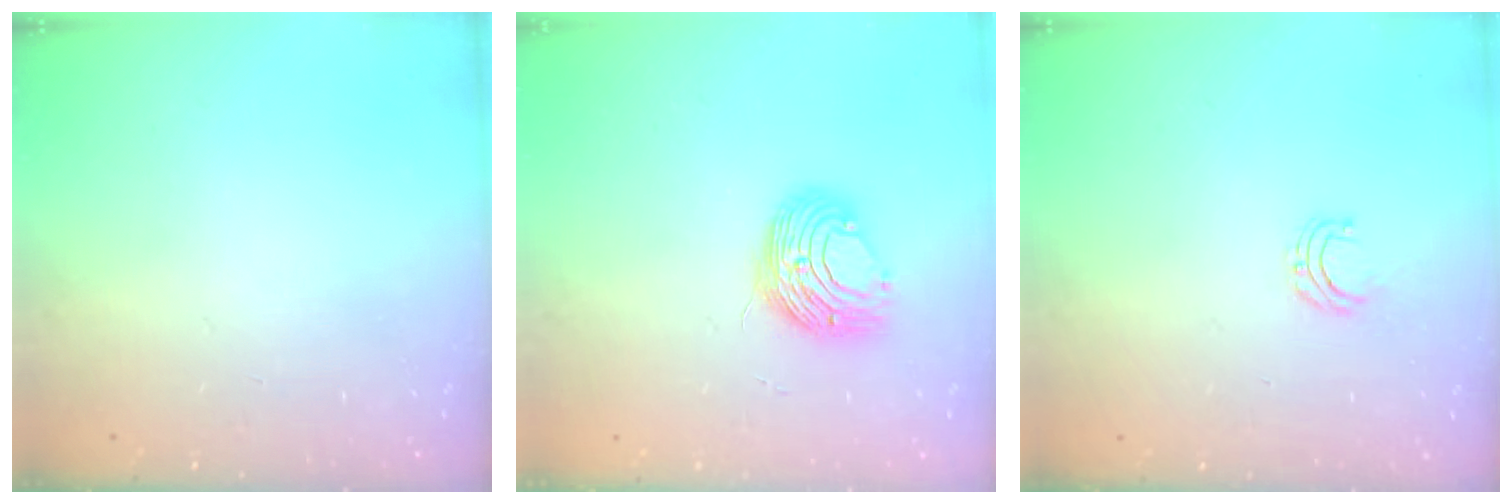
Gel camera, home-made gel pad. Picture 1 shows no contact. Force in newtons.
{"total": 10.1, "press": 10.1, "slide": 0.7}
{"total": 4.0, "press": 4.0, "slide": 0.3}